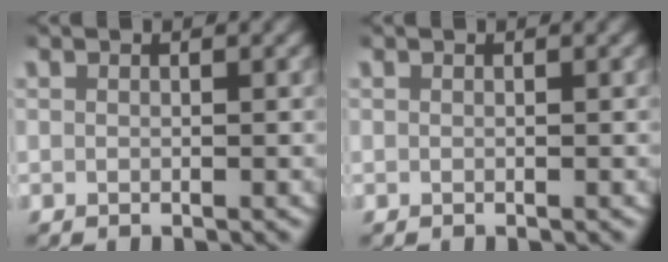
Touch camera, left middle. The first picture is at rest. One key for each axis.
{"total": 0.0}